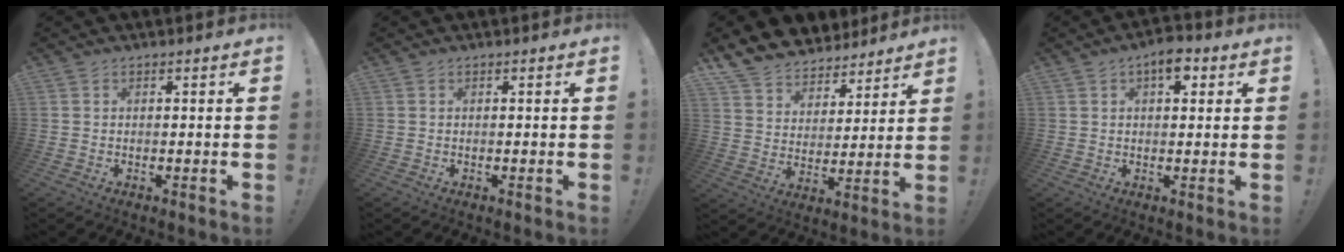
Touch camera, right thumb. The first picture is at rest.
{"total": 0.0}
{"total": 8.8, "force": [7.2, 5.0, 0.4], "torque": [-0.019, -0.068, 0.141]}
{"total": 5.3, "force": [2.5, 2.6, 3.8], "torque": [-0.050, -0.008, 0.039]}